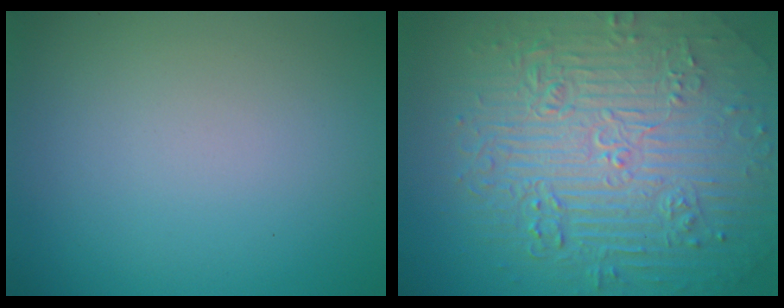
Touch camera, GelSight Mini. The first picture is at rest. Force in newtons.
{"total": 11.0, "press": 7.3, "slide": 8.3}